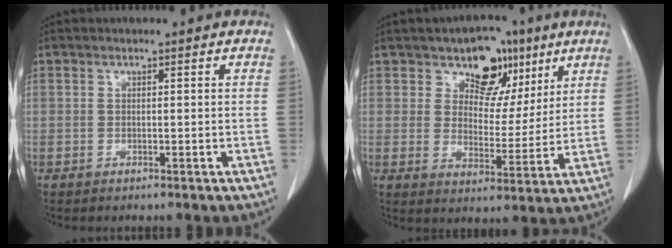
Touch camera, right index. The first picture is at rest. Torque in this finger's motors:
{"motor_torque": [0.22, 0.22, 0.06, 0.04]}